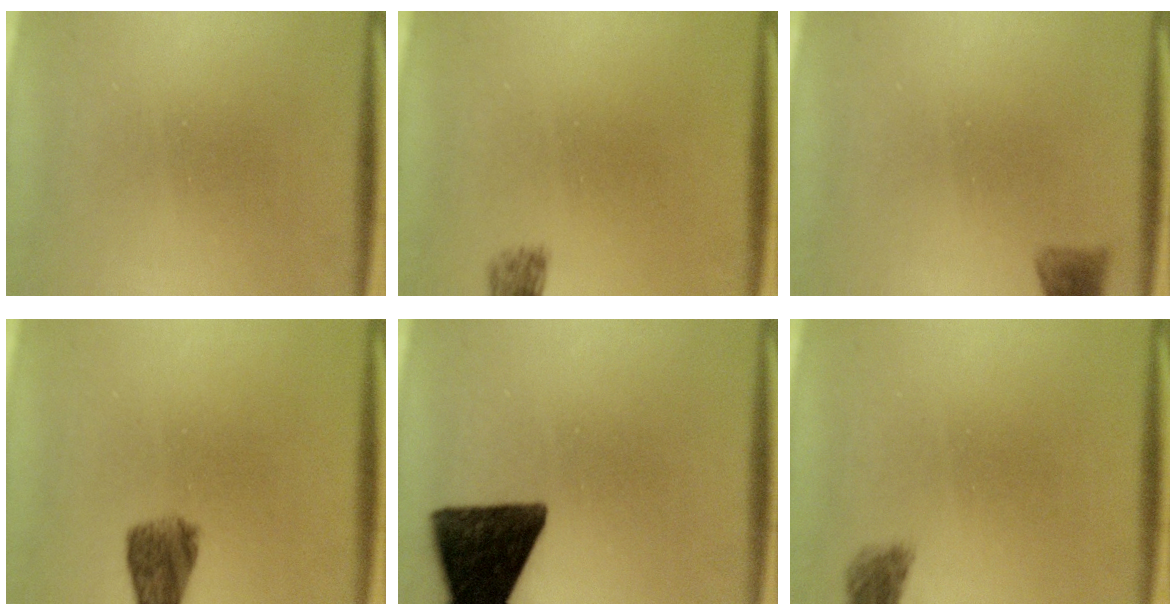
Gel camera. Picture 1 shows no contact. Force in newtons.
{"total": 1.2}
{"total": 2.0}
{"total": 5.6}
{"total": 14.4}
{"total": 2.2}